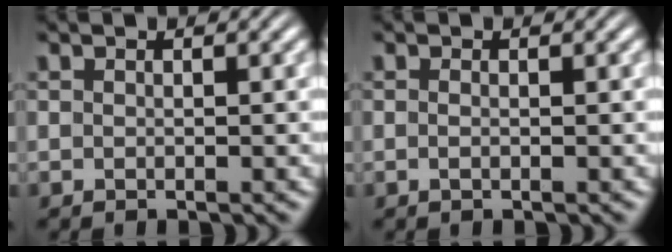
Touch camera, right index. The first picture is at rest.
{"total": 0.7, "force": [-0.5, -0.1, 0.5], "torque": [-0.013, -0.009, -0.006]}